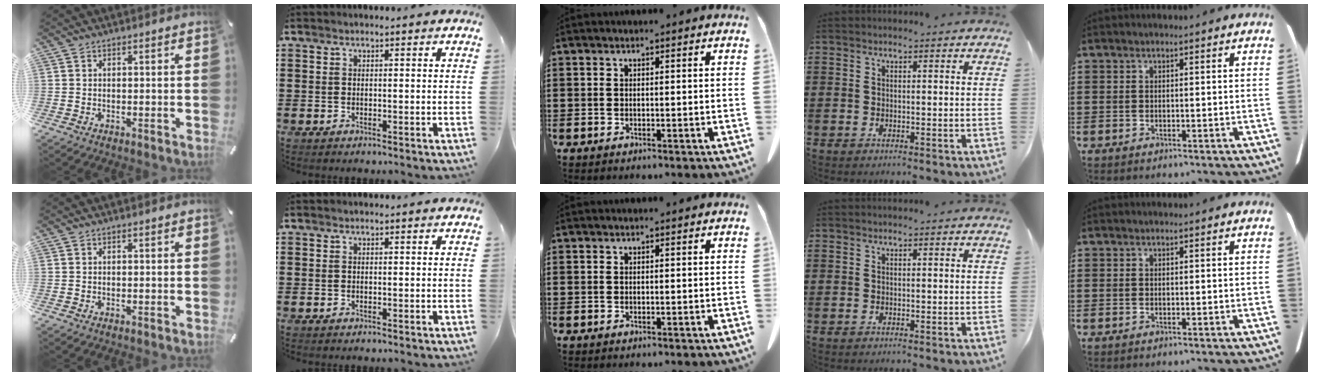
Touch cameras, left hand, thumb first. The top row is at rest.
{}